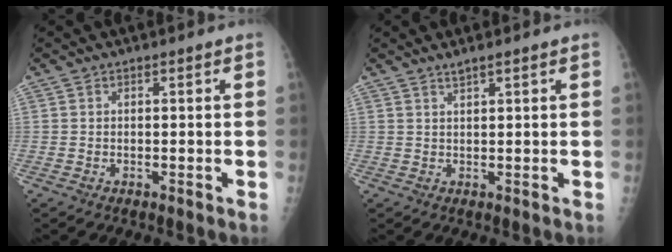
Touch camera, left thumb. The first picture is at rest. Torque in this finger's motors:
{"motor_torque": [-0.03, 0.02, 0.01, 0.03, -0.04]}